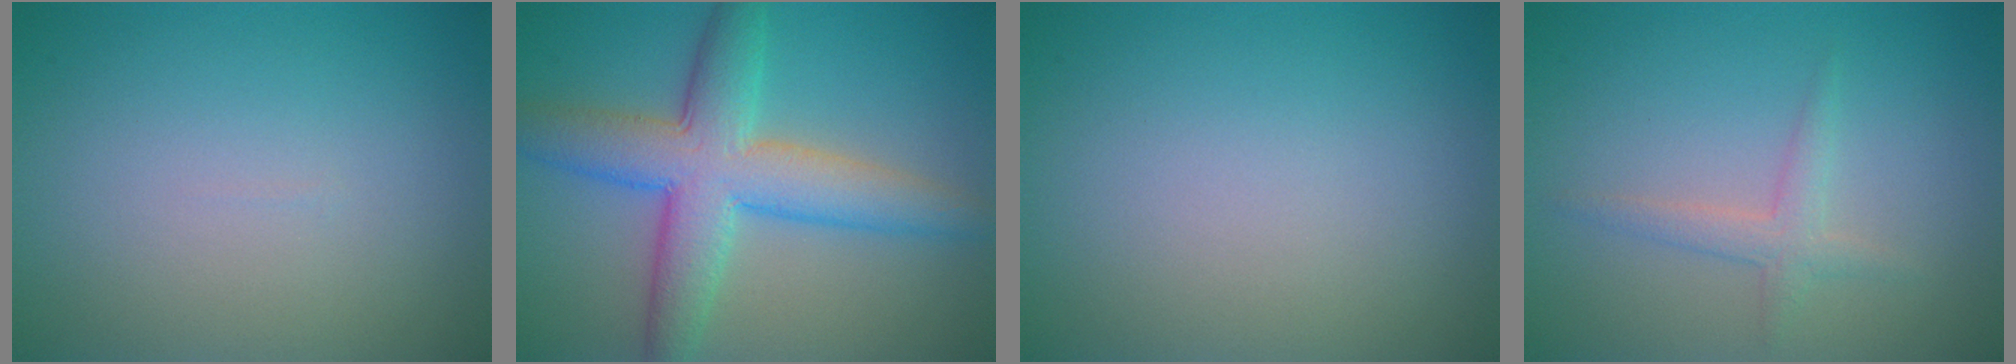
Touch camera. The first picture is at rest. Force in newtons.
{"total": 7.5, "press": 7.5, "slide": 0.1}
{"total": 0.0}
{"total": 2.3, "press": 2.3, "slide": 0.1}